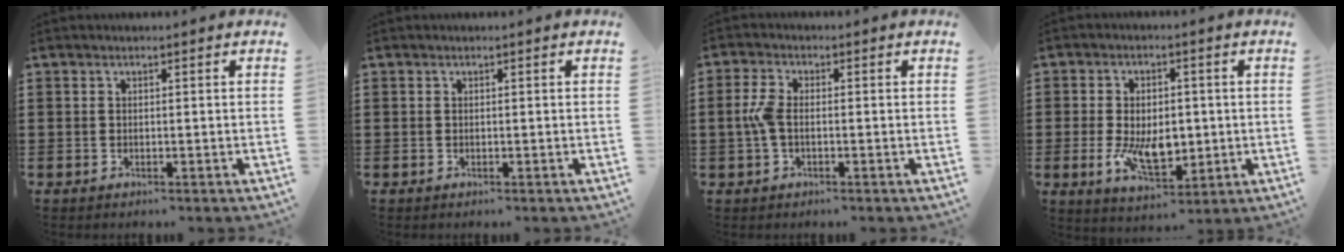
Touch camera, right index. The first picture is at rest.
{"total": 0.0}
{"total": 3.9, "force": [-0.5, 2.0, 3.4], "torque": [-0.092, -0.005, -0.018]}
{"total": 8.1, "force": [-1.0, 4.6, 6.6], "torque": [-0.119, 0.000, -0.020]}